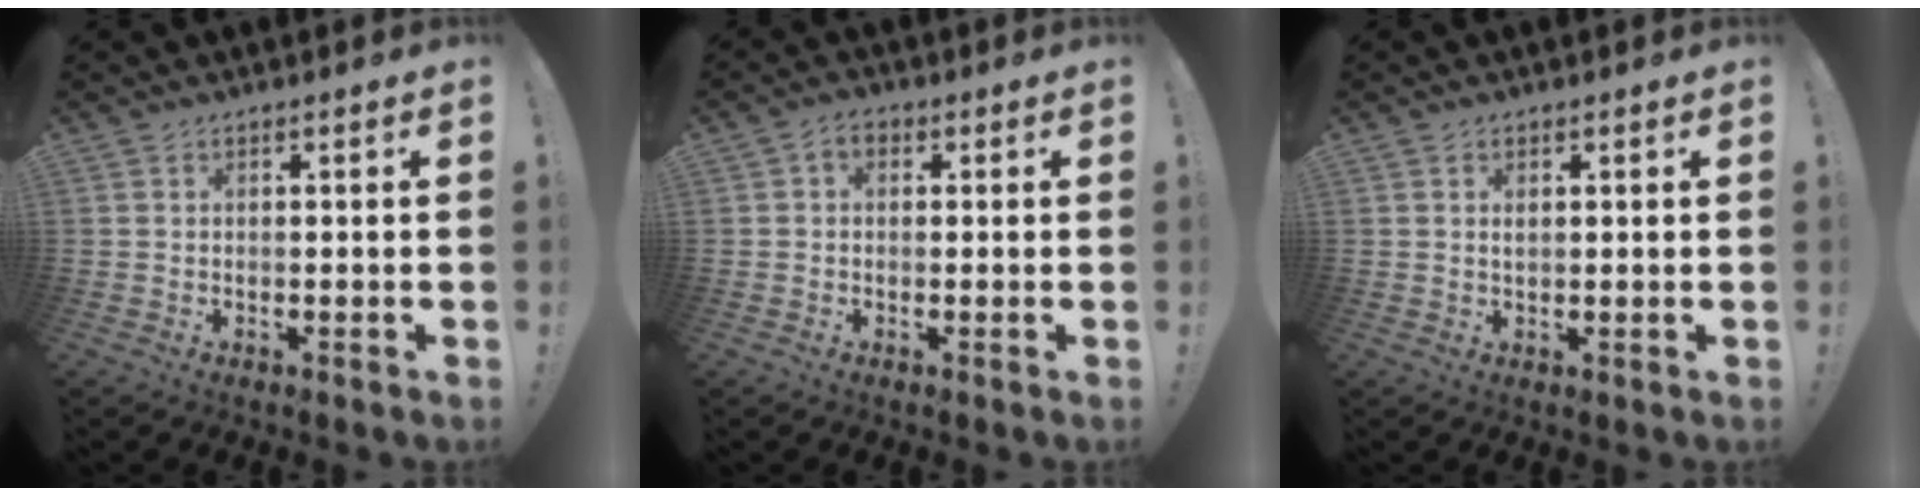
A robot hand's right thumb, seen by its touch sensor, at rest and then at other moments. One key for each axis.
{"total": 3.2, "fx": 0.4, "fy": 2.4, "fz": 2.1, "tx": -0.034, "ty": 0.003, "tz": 0.008}
{"total": 1.0, "fx": 0.3, "fy": 0.7, "fz": 0.6, "tx": -0.013, "ty": 0.003, "tz": 0.005}